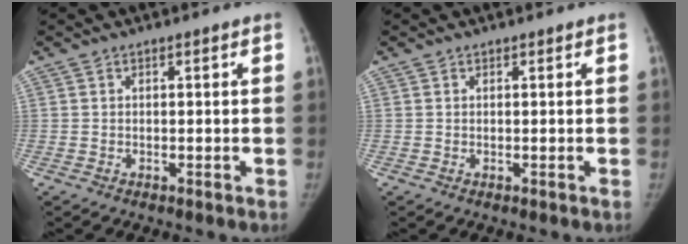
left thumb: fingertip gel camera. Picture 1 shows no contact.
{"total": 0.0}